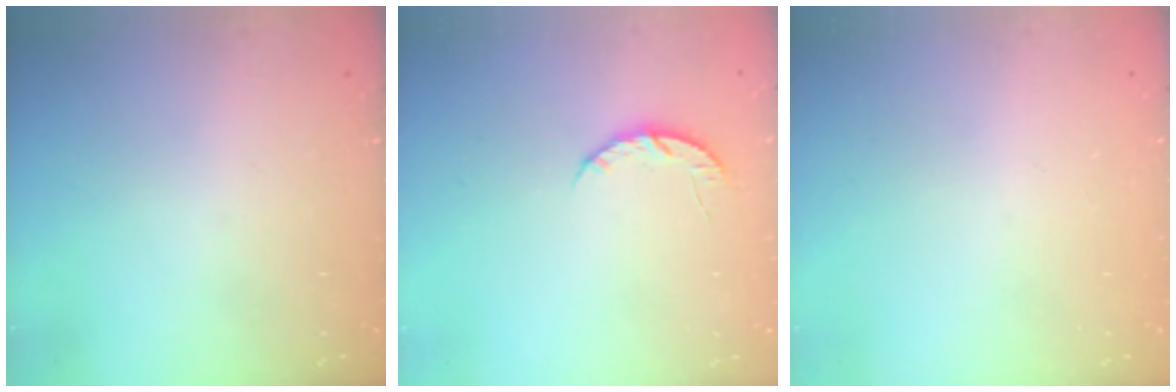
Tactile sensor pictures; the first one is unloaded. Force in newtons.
{"total": 5.0, "press": 4.9, "slide": 0.6}
{"total": 0.0}